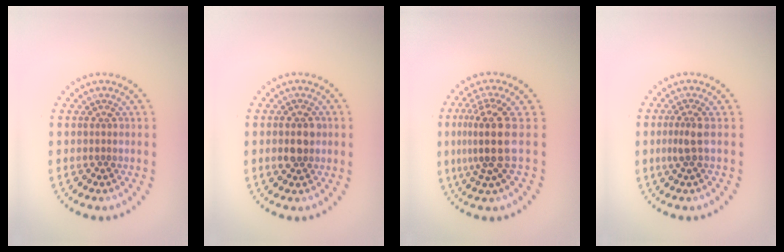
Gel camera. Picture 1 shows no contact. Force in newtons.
{"total": 2.5, "press": 2.5, "slide": 0.1}
{"total": 4.1, "press": 3.1, "slide": 2.8}
{"total": 1.8, "press": 1.4, "slide": 1.1}